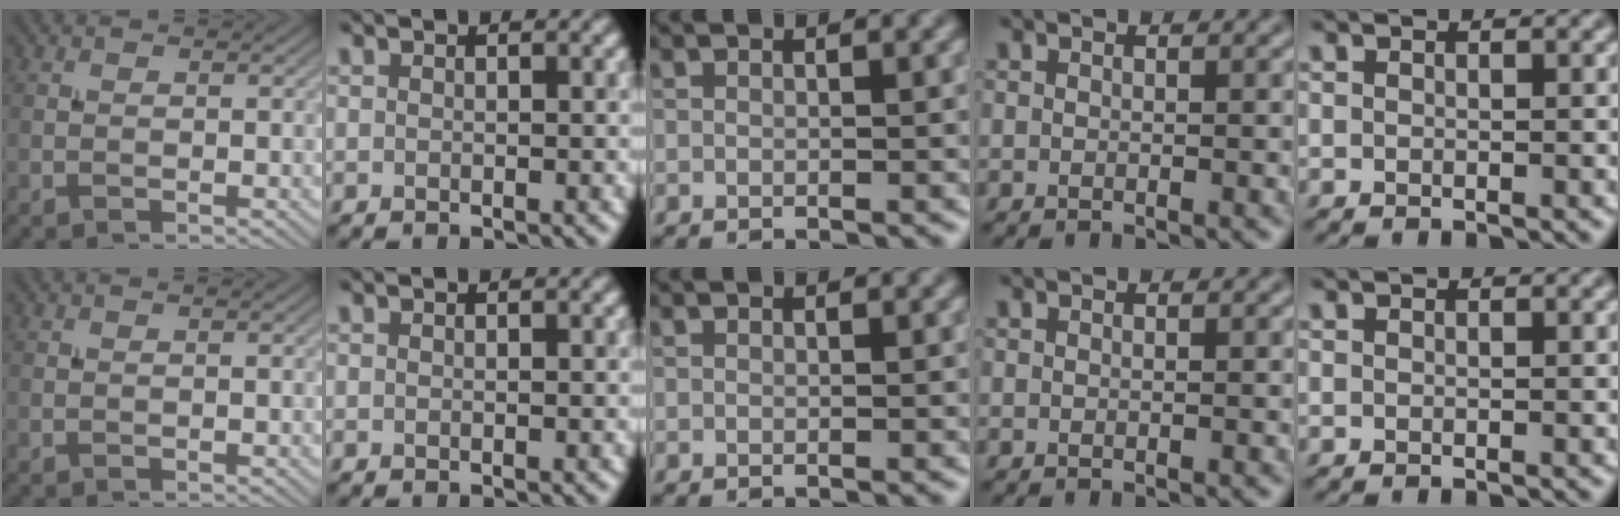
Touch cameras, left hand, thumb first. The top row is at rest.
{}